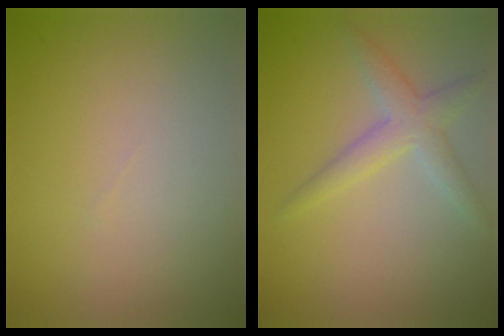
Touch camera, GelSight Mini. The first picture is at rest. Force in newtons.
{"total": 2.7, "press": 2.7, "slide": 0.0}